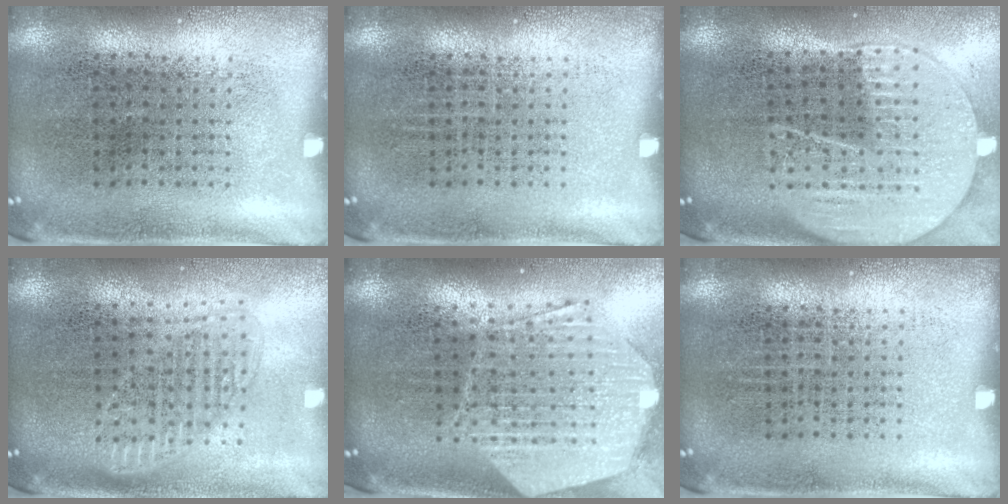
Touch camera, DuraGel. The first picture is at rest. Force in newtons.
{"total": 0.0}
{"total": 2.0, "press": 1.9, "slide": 0.8}
{"total": 1.5, "press": 1.3, "slide": 0.8}
{"total": 2.9, "press": 2.3, "slide": 1.8}
{"total": 0.0}